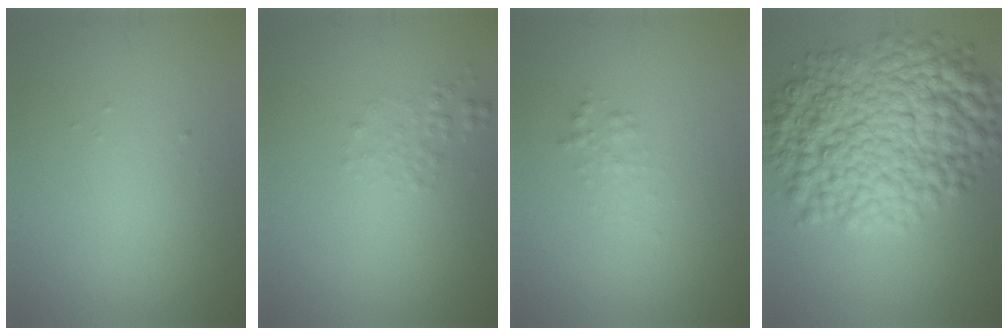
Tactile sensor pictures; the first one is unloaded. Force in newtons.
{"total": 1.2, "press": 1.2, "slide": 0.1}
{"total": 1.0, "press": 1.0, "slide": 0.0}
{"total": 13.2, "press": 13.2, "slide": 0.1}